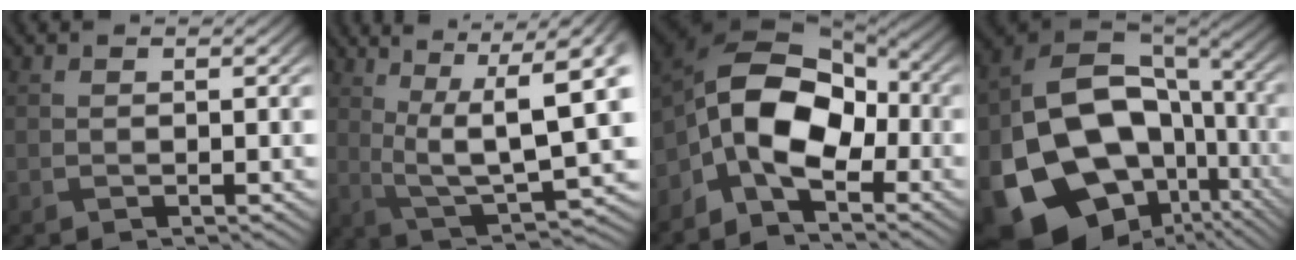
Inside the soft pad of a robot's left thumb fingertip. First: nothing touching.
{"total": 13.7, "force": [2.9, 4.3, 12.7], "torque": [-0.226, 0.011, 0.067]}
{"total": 10.1, "force": [-3.4, 6.0, 7.4], "torque": [-0.137, 0.007, -0.081]}
{"total": 22.0, "force": [-5.9, 16.5, 13.3], "torque": [-0.286, -0.051, -0.060]}